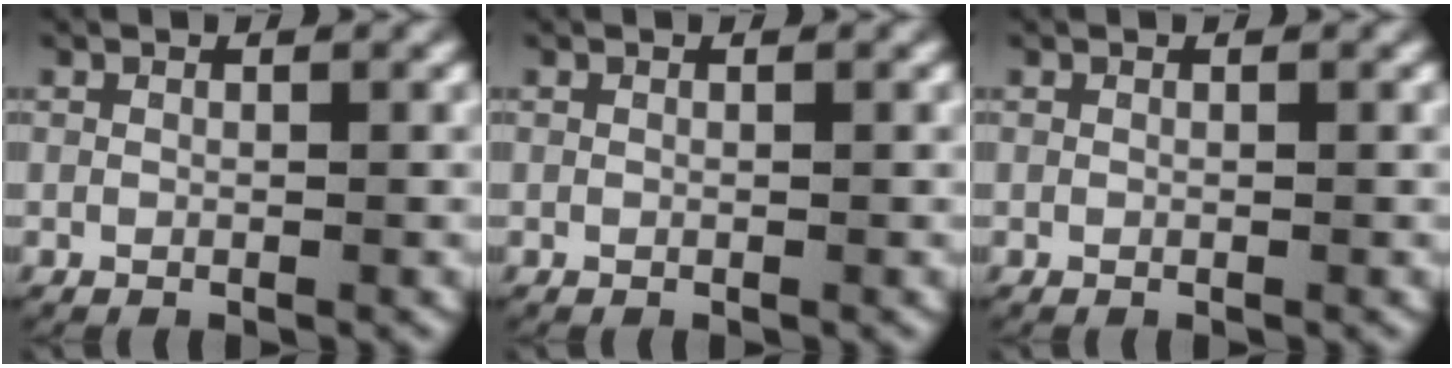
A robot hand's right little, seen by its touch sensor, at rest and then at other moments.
{"total": 0.0}
{"total": 0.0}